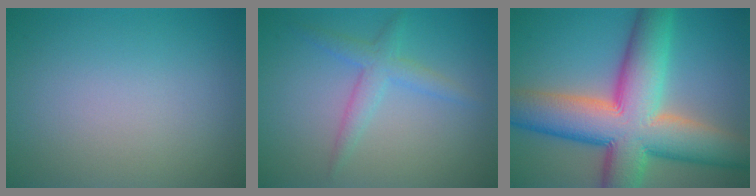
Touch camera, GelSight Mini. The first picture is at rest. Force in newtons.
{"total": 2.4, "press": 2.4, "slide": 0.1}
{"total": 13.9, "press": 13.8, "slide": 0.6}